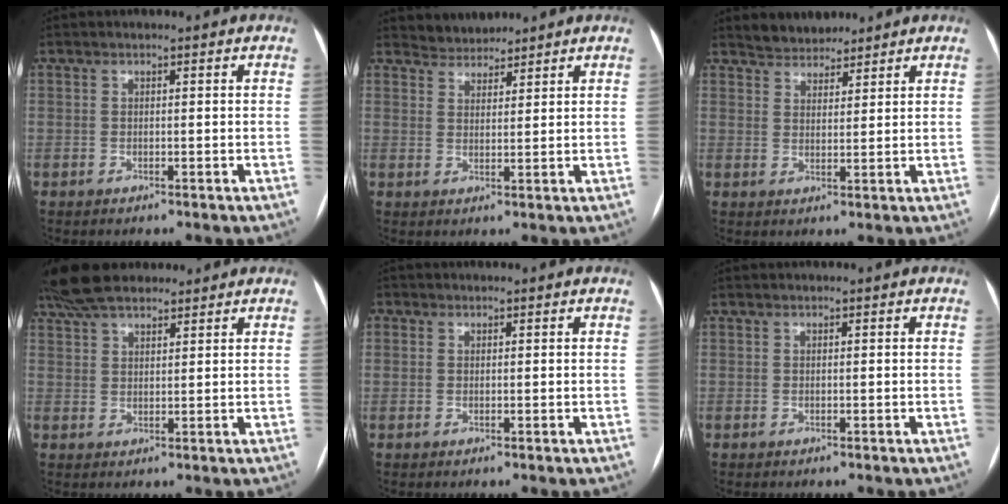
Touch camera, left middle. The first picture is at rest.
{"total": 3.2, "force": [3.1, 0.8, -0.4], "torque": [-0.001, 0.015, 0.059]}
{"total": 4.4, "force": [4.0, 1.6, 0.6], "torque": [-0.012, 0.015, 0.071]}
{"total": 10.7, "force": [8.9, 3.5, 4.9], "torque": [-0.090, 0.044, 0.161]}
{"total": 0.5, "force": [0.0, 0.5, -0.1], "torque": [0.013, -0.005, -0.004]}
{"total": 0.0}